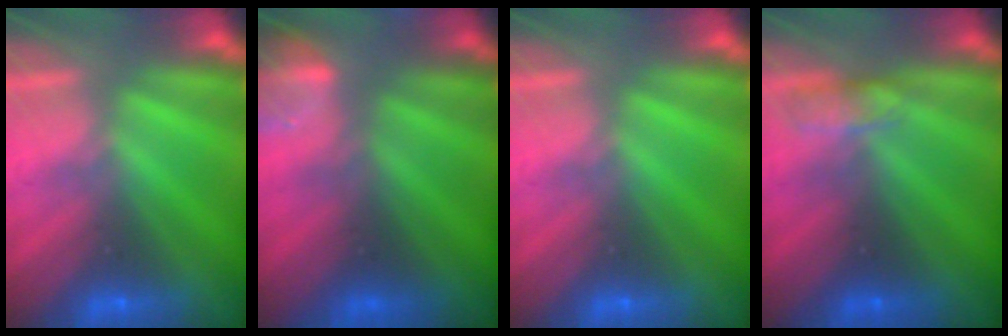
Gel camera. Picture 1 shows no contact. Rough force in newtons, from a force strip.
{"total": 7.6}
{"total": 0.0}
{"total": 2.7}